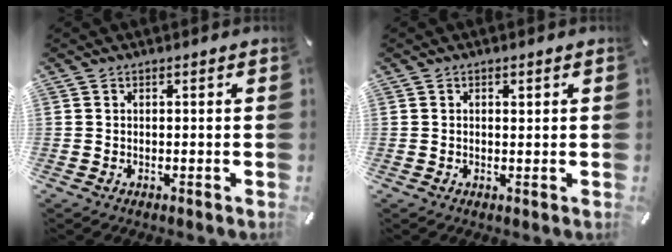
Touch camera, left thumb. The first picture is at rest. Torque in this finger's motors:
{"motor_torque": [0.07, -0.48, -0.09, -0.03, 0.01]}